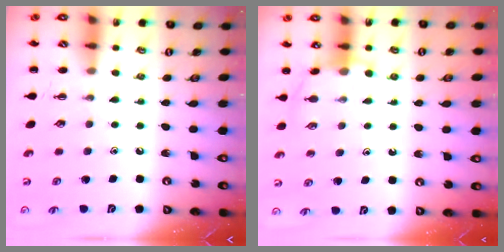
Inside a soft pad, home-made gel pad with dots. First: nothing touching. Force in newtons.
{"total": 4.7, "press": 4.6, "slide": 0.7}